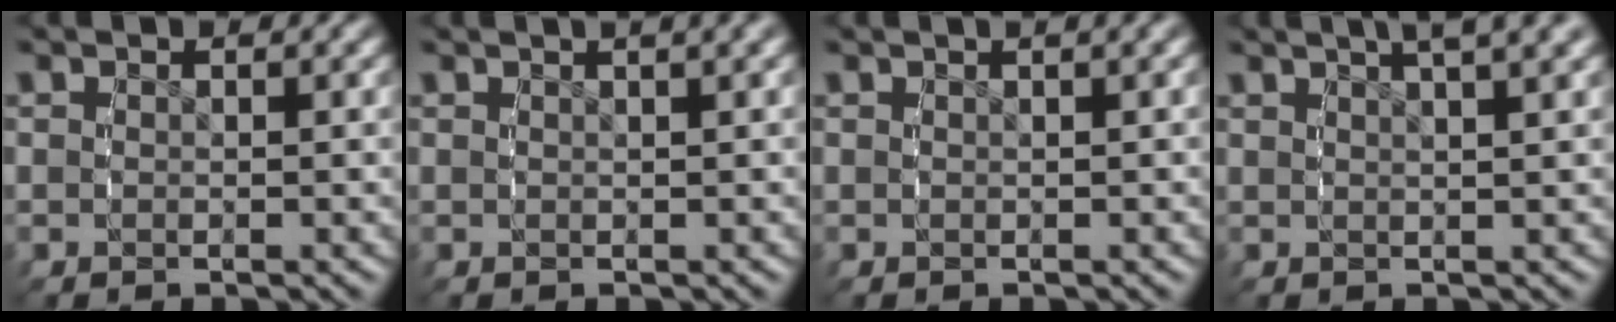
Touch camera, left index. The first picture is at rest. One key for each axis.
{"total": 1.4, "fx": 0.6, "fy": 0.1, "fz": 1.3, "tx": -0.014, "ty": 0.012, "tz": 0.003}
{"total": 0.6, "fx": 0.1, "fy": 0.0, "fz": 0.6, "tx": -0.005, "ty": 0.009, "tz": -0.005}
{"total": 5.0, "fx": 2.9, "fy": 1.4, "fz": 3.8, "tx": -0.048, "ty": 0.024, "tz": 0.032}